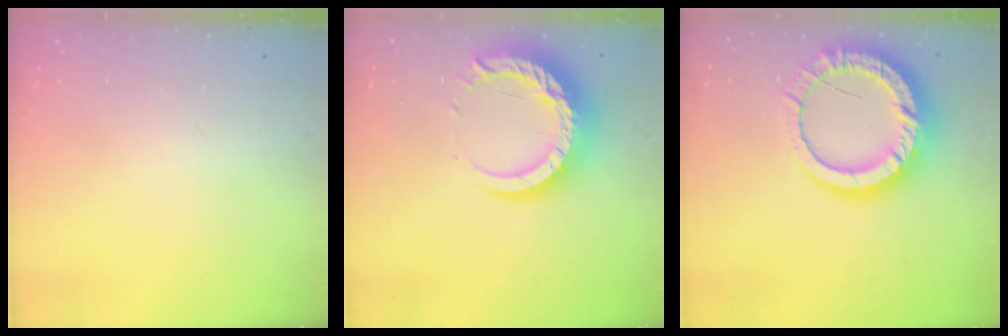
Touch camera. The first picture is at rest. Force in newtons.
{"total": 13.5, "press": 13.4, "slide": 1.5}
{"total": 16.2, "press": 16.2, "slide": 1.5}